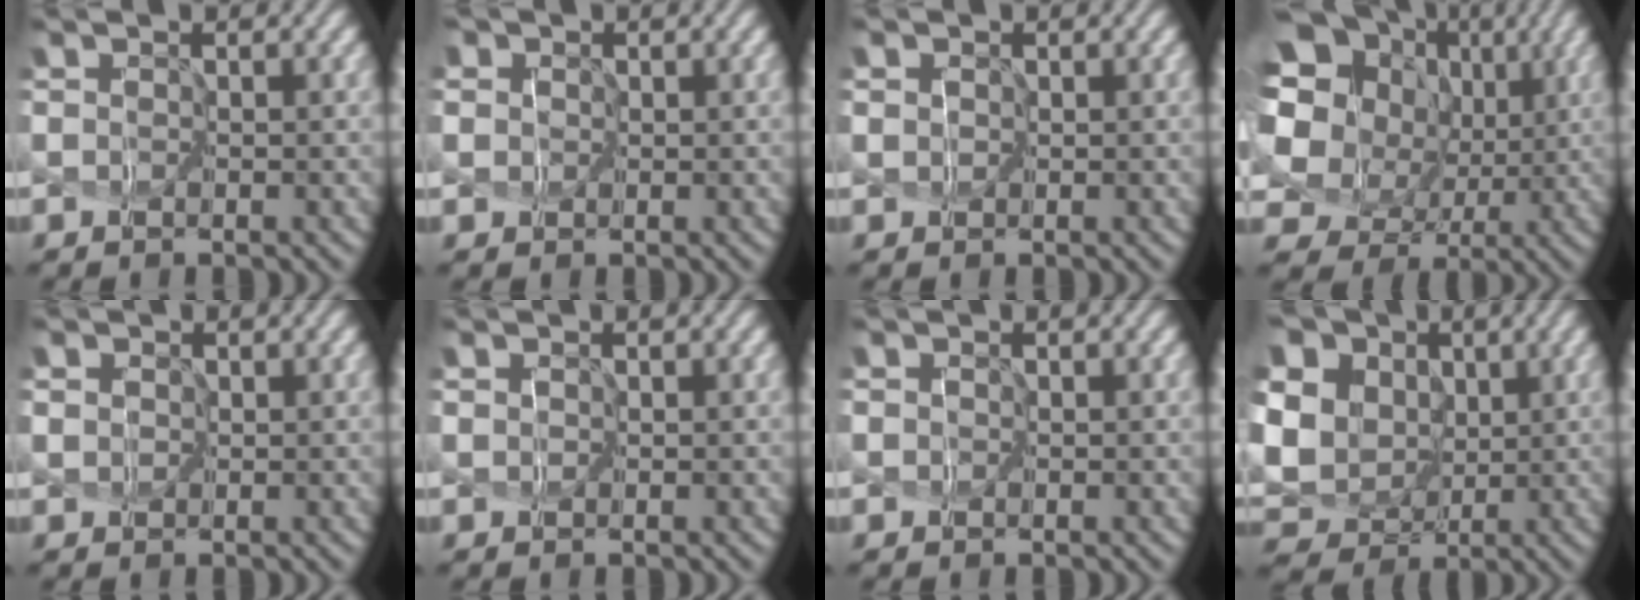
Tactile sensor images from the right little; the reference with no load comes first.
{"total": 6.8, "force": [2.3, 5.7, 2.8], "torque": [-0.075, 0.033, 0.007]}
{"total": 3.0, "force": [1.2, 2.4, 1.4], "torque": [-0.025, 0.028, -0.003]}
{"total": 14.0, "force": [3.8, 10.7, 8.1], "torque": [-0.204, 0.011, 0.068]}
{"total": 4.1, "force": [1.7, 3.3, 1.8], "torque": [-0.037, 0.029, 0.003]}
{"total": 1.9, "force": [0.8, 1.5, 0.9], "torque": [-0.004, 0.020, -0.013]}
{"total": 1.8, "force": [0.5, 1.5, 0.8], "torque": [-0.002, 0.018, -0.019]}
{"total": 15.0, "force": [2.8, 13.2, 6.4], "torque": [-0.227, 0.017, 0.040]}